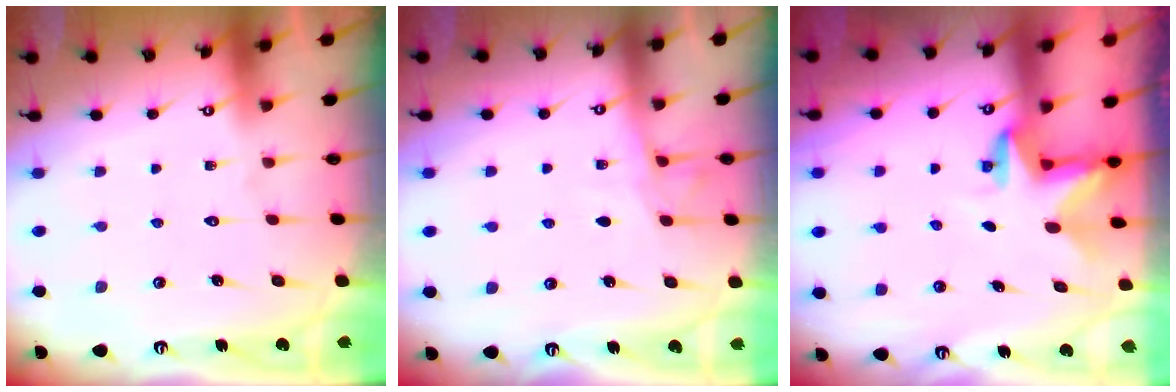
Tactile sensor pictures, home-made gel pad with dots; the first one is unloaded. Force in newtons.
{"total": 5.2, "press": 5.1, "slide": 0.6}
{"total": 2.9, "press": 2.9, "slide": 0.2}